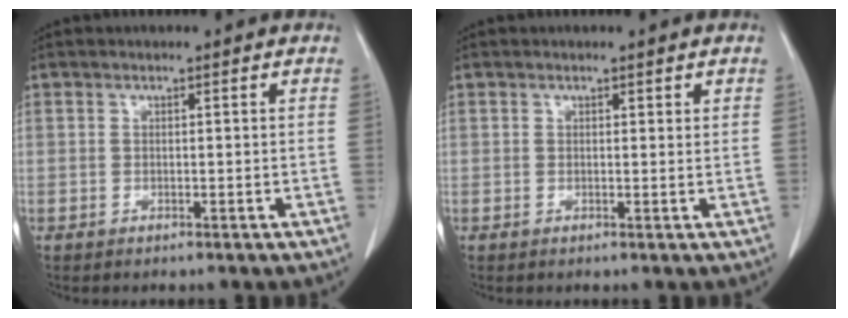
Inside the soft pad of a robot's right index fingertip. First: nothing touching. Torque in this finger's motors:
{"motor_torque": [-0.07, 0.04, -0.04, -0.01]}